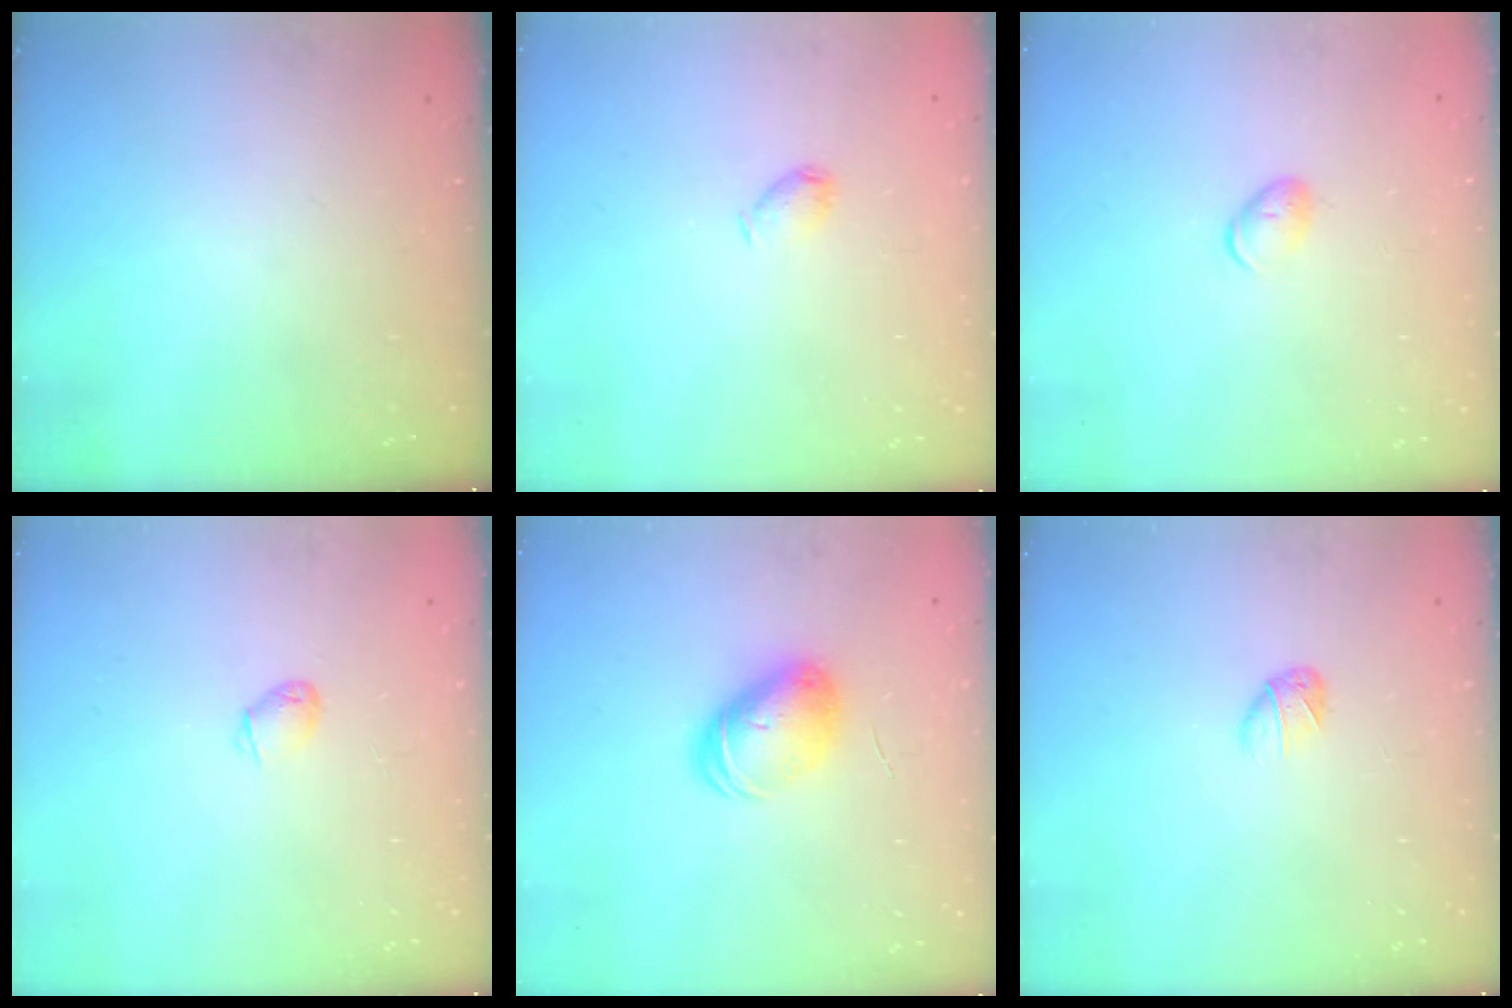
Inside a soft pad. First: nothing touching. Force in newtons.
{"total": 3.9, "press": 3.8, "slide": 0.7}
{"total": 4.7, "press": 4.6, "slide": 0.8}
{"total": 2.3, "press": 2.3, "slide": 0.5}
{"total": 8.6, "press": 8.6, "slide": 0.7}
{"total": 3.2, "press": 3.2, "slide": 0.7}